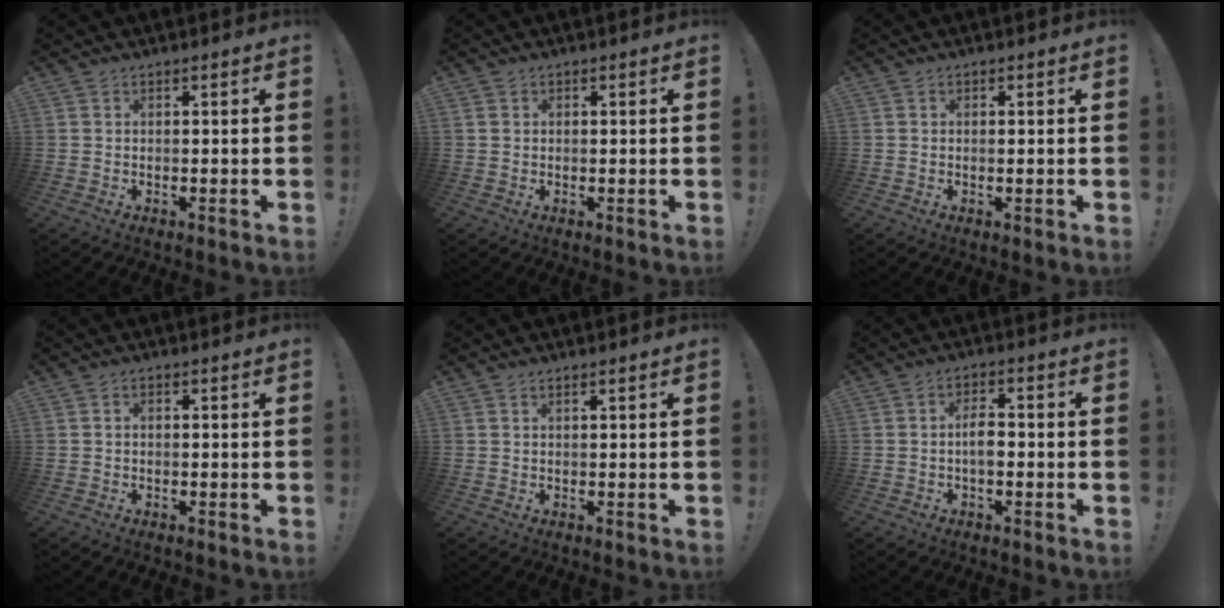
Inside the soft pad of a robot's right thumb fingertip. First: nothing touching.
{"total": 0.8, "force": [0.3, 0.7, 0.2], "torque": [-0.005, 0.004, 0.007]}
{"total": 0.5, "force": [0.2, 0.0, 0.5], "torque": [-0.004, -0.003, 0.003]}
{"total": 1.0, "force": [-0.3, 0.6, 0.7], "torque": [-0.017, 0.004, -0.005]}
{"total": 0.8, "force": [0.5, 0.0, 0.6], "torque": [-0.010, -0.001, 0.009]}
{"total": 4.7, "force": [-0.5, 2.3, 4.1], "torque": [-0.076, 0.004, -0.013]}